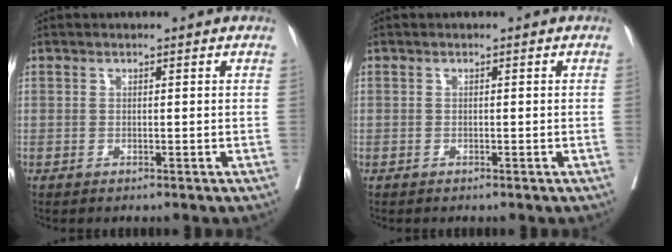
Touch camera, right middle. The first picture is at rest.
{"total": 0.0}